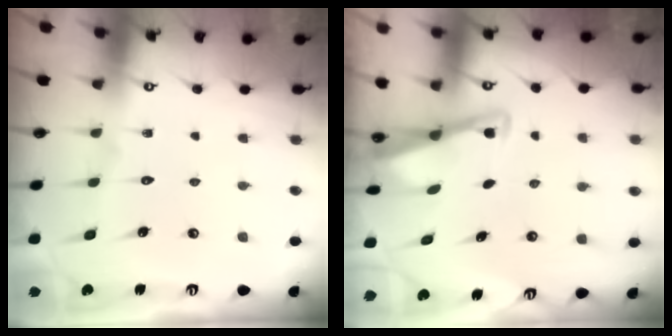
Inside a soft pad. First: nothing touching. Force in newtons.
{"total": 2.8, "press": 2.8, "slide": 0.4}